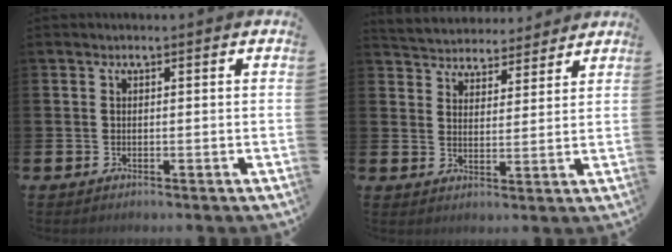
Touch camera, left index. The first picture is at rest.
{"total": 4.8, "force": [4.6, 1.1, -0.5], "torque": [-0.019, -0.029, 0.083]}